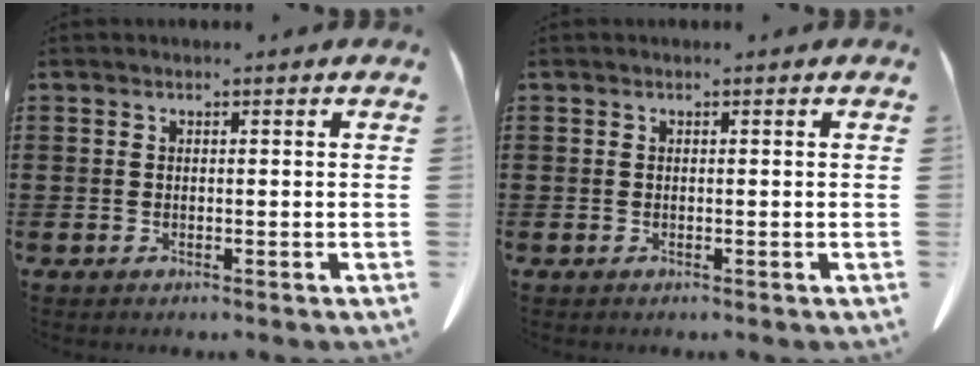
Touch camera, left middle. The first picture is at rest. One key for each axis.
{"total": 0.0}